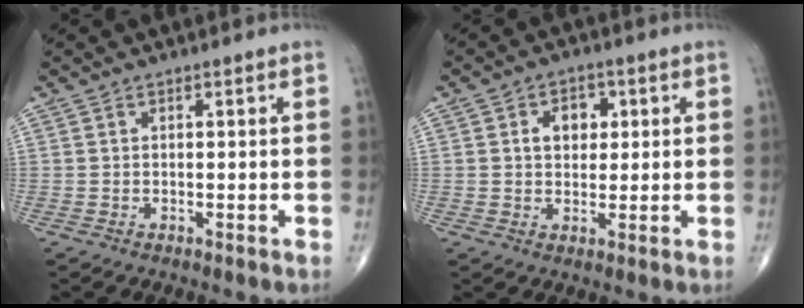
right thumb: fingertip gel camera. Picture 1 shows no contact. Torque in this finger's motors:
{"motor_torque": [0.63, 1.63, 0.73, 0.29, 0.10]}